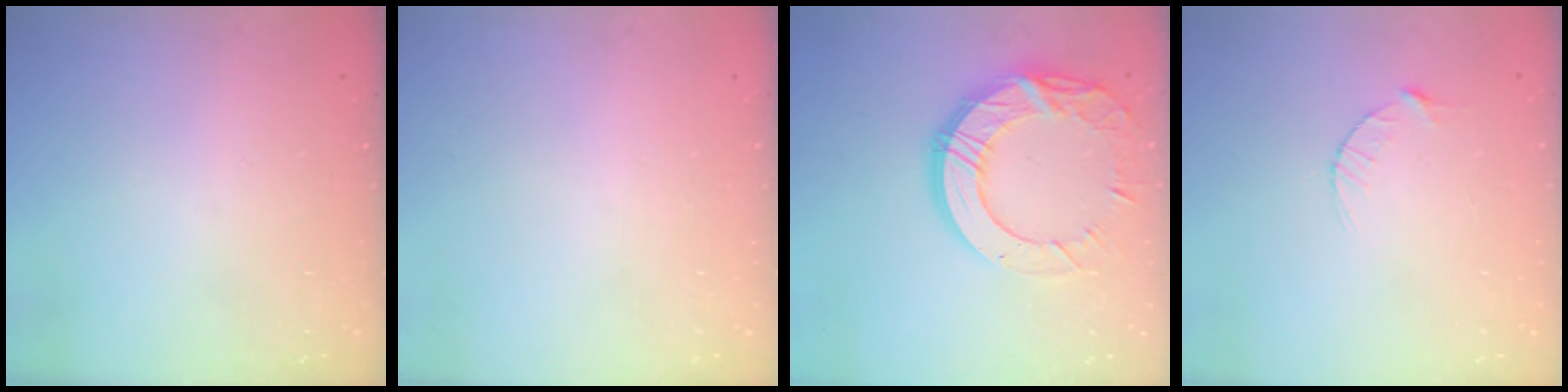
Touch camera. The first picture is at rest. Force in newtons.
{"total": 0.0}
{"total": 18.4, "press": 18.3, "slide": 1.1}
{"total": 2.9, "press": 2.9, "slide": 0.4}